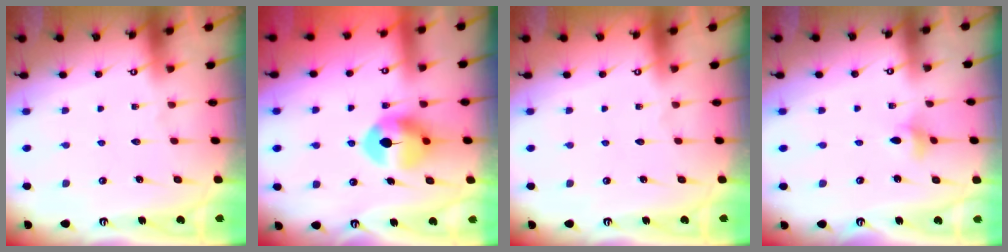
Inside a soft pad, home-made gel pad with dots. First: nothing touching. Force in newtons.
{"total": 9.7, "press": 9.7, "slide": 0.5}
{"total": 0.0}
{"total": 2.8, "press": 2.8, "slide": 0.4}